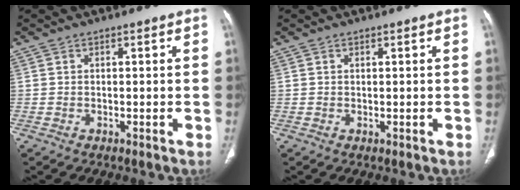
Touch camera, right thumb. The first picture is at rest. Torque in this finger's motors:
{"motor_torque": [1.00, 0.20, 0.05, -0.33, -0.02]}